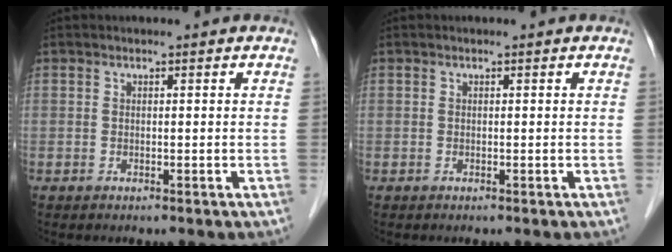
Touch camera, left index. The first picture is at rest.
{"total": 0.0}